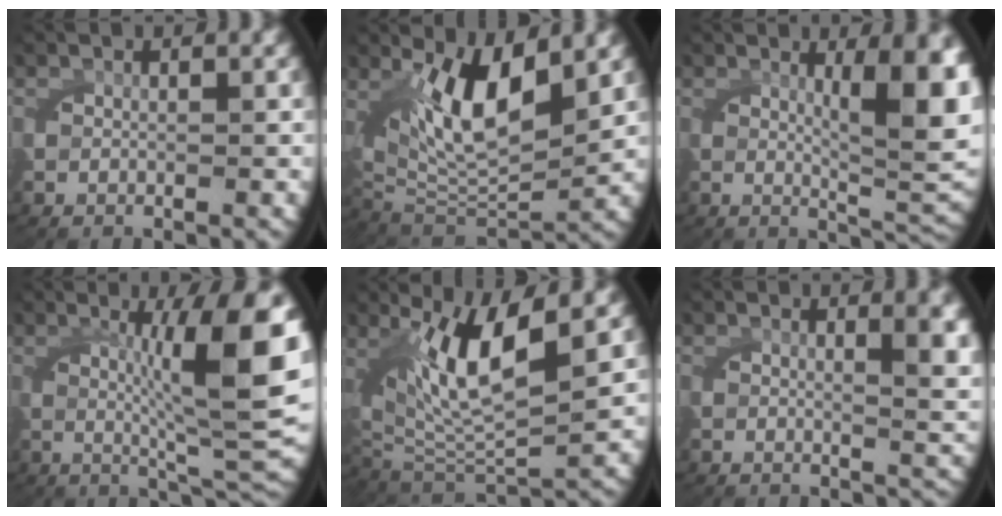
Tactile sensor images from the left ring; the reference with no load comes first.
{"total": 9.6, "force": [2.1, 5.3, 7.7], "torque": [-0.170, -0.018, 0.050]}
{"total": 7.7, "force": [1.4, 2.4, 7.2], "torque": [-0.092, -0.012, 0.028]}
{"total": 11.3, "force": [1.5, 3.1, 10.7], "torque": [-0.148, 0.000, 0.026]}
{"total": 9.1, "force": [1.8, 4.4, 7.8], "torque": [-0.170, -0.011, 0.047]}
{"total": 3.5, "force": [1.1, 0.6, 3.2], "torque": [-0.048, -0.011, 0.021]}